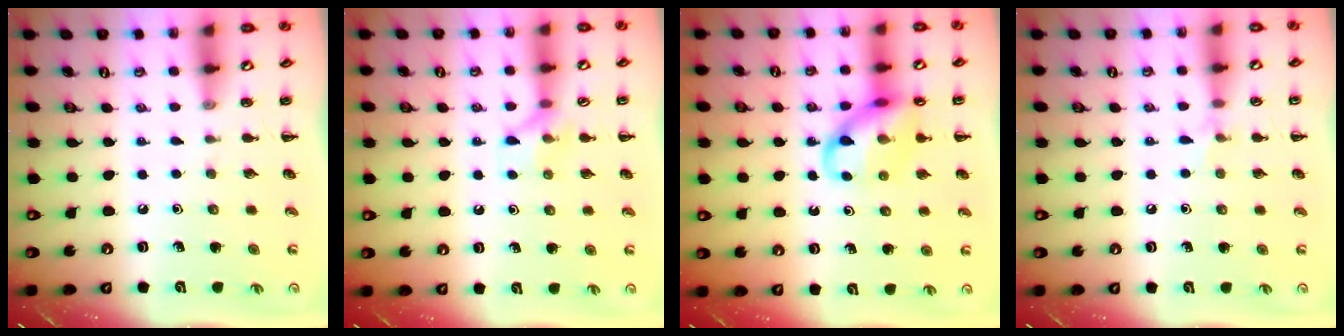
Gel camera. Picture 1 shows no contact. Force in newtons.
{"total": 7.3, "press": 7.3, "slide": 0.6}
{"total": 12.6, "press": 12.4, "slide": 2.0}
{"total": 4.3, "press": 4.1, "slide": 1.5}